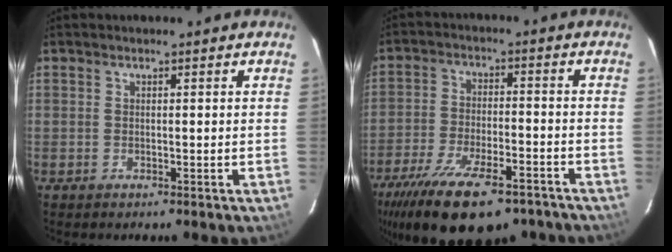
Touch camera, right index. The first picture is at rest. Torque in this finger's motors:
{"motor_torque": [2.14, 0.00, 1.05, 0.21]}